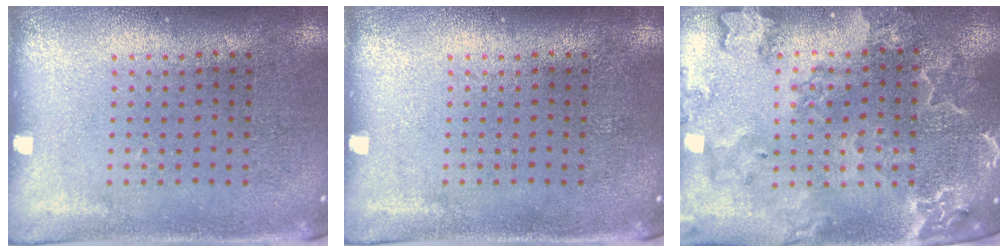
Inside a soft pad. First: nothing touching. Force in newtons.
{"total": 0.0}
{"total": 2.9, "press": 2.7, "slide": 1.1}